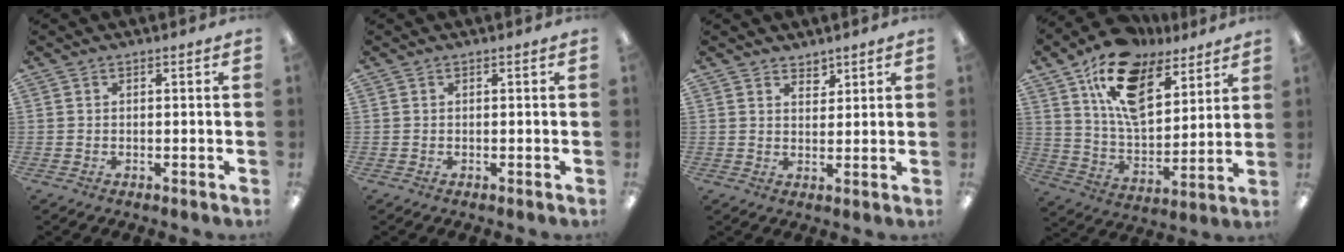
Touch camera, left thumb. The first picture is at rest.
{"total": 0.0}
{"total": 2.9, "force": [2.6, 1.2, 0.3], "torque": [0.008, -0.018, 0.047]}
{"total": 17.5, "force": [11.2, 9.1, 10.0], "torque": [-0.182, -0.045, 0.203]}